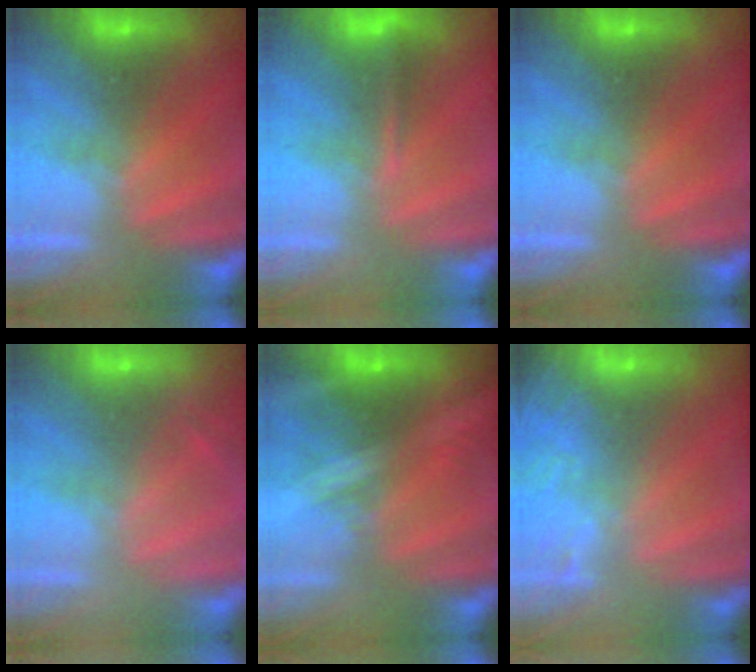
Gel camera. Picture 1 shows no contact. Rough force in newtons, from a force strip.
{"total": 1.1}
{"total": 0.0}
{"total": 2.0}
{"total": 8.2}
{"total": 8.6}